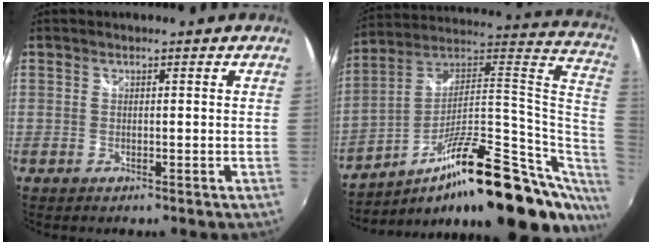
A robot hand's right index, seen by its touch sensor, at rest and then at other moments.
{"total": 28.9, "force": [-9.3, 9.2, 25.8], "torque": [-0.358, 0.021, -0.150]}